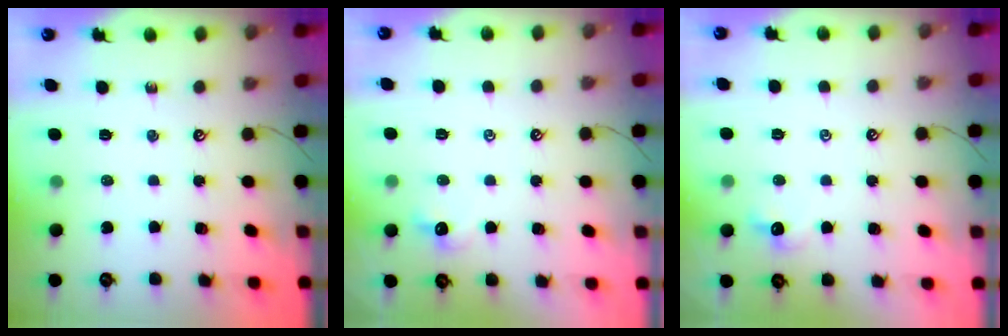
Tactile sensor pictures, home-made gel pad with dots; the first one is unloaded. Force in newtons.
{"total": 0.5, "press": 0.1, "slide": 0.5}
{"total": 0.5, "press": 0.1, "slide": 0.5}